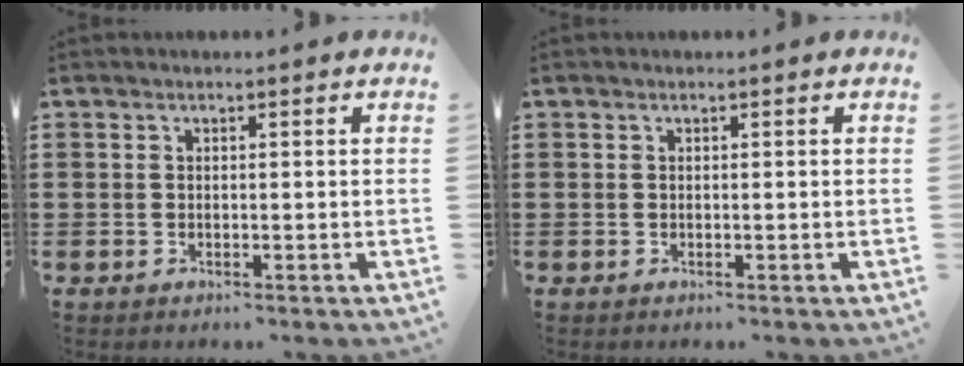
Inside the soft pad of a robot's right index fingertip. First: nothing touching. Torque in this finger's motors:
{"motor_torque": [0.62, 1.52, 0.00, 0.00]}